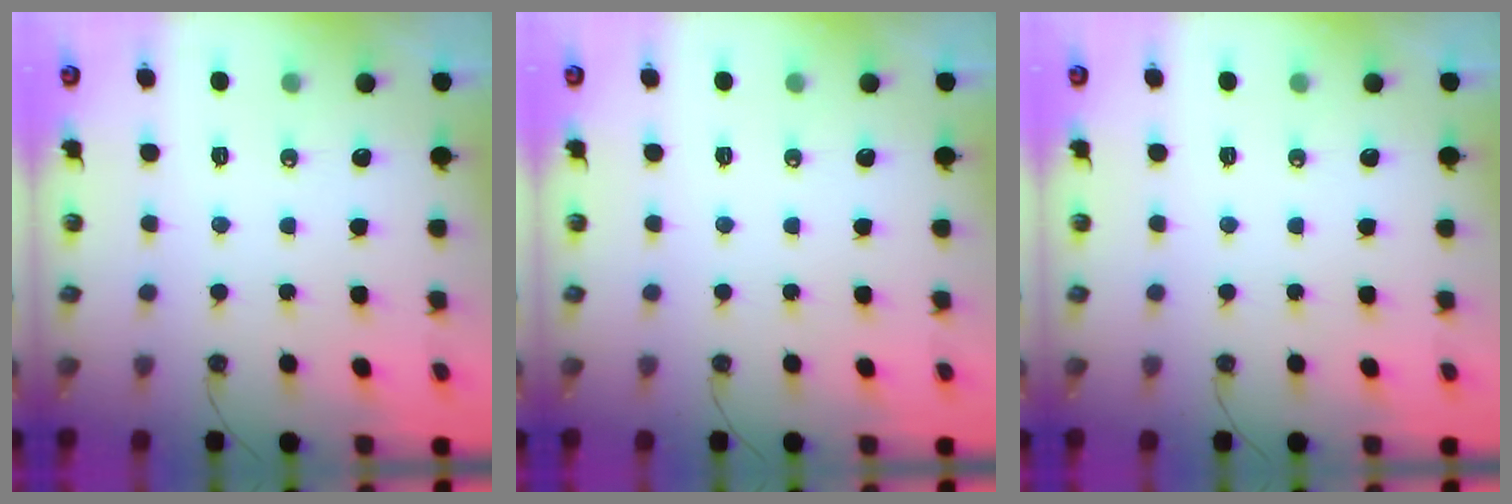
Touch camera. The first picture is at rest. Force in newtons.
{"total": 0.0}
{"total": 0.0}